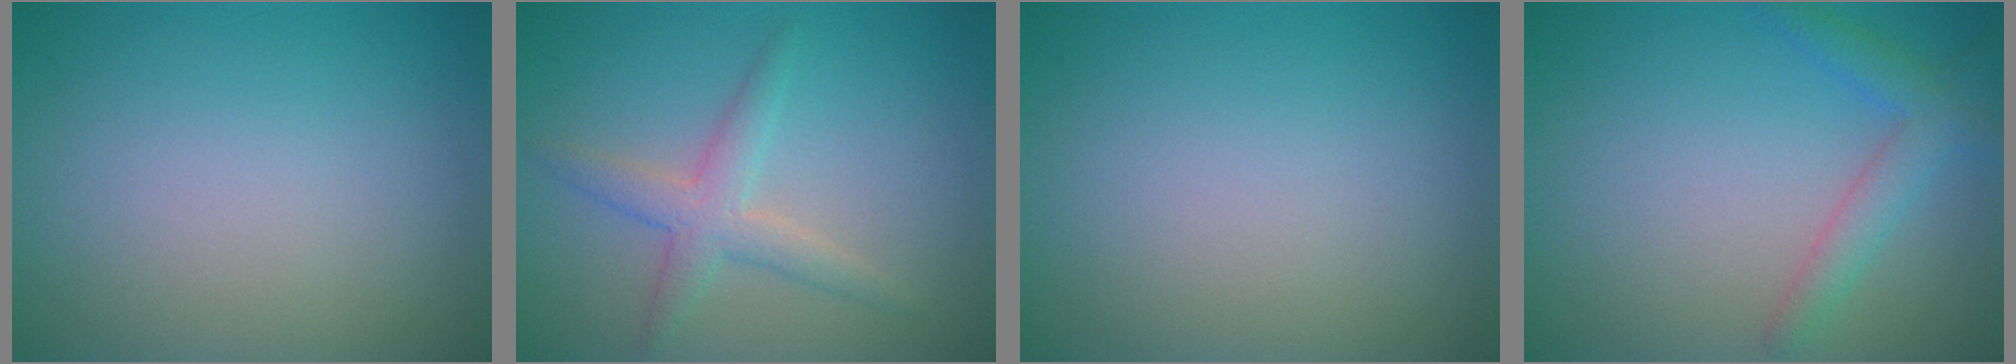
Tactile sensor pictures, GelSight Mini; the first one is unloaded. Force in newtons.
{"total": 3.0, "press": 3.0, "slide": 0.1}
{"total": 0.0}
{"total": 2.7, "press": 2.7, "slide": 0.2}